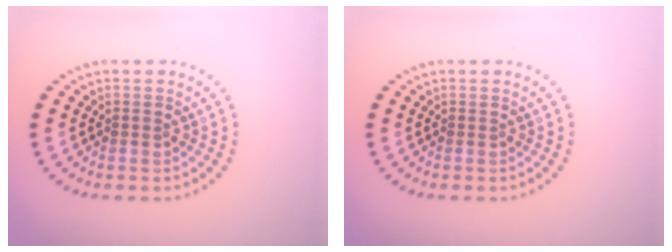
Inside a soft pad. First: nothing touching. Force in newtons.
{"total": 0.0}